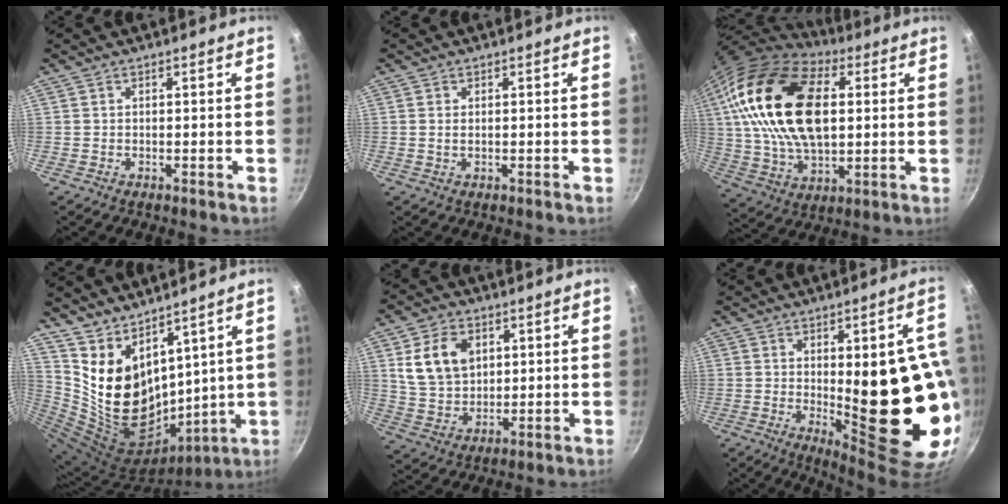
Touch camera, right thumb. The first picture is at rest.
{"total": 1.1, "force": [0.2, 0.6, 0.9], "torque": [-0.018, 0.001, 0.002]}
{"total": 24.9, "force": [5.3, 14.6, 19.4], "torque": [-0.337, -0.007, 0.090]}
{"total": 16.4, "force": [9.7, 9.0, 9.6], "torque": [-0.163, -0.090, 0.205]}
{"total": 11.0, "force": [3.4, 8.0, 6.8], "torque": [-0.104, -0.012, 0.069]}
{"total": 21.3, "force": [-1.1, 6.9, 20.1], "torque": [-0.234, -0.019, 0.008]}